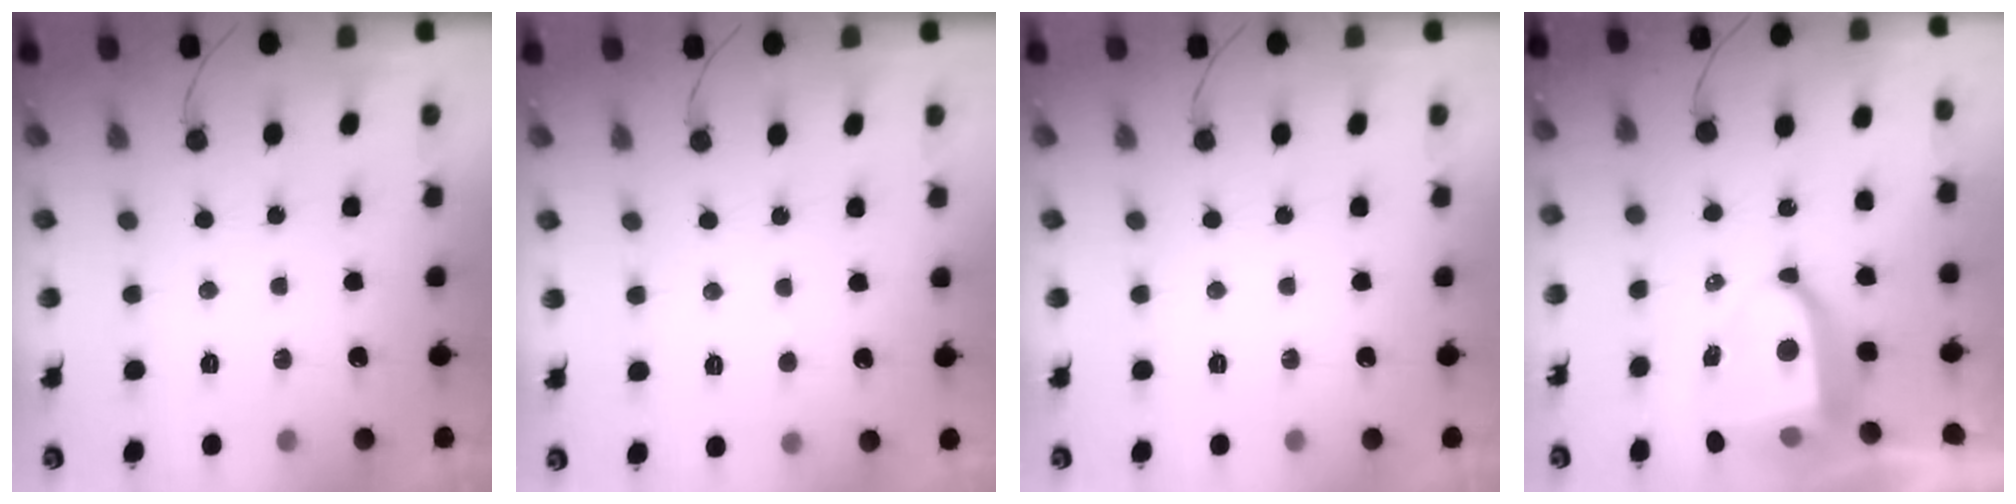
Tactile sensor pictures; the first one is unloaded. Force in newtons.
{"total": 2.0, "press": 2.0, "slide": 0.1}
{"total": 0.0}
{"total": 8.7, "press": 8.6, "slide": 1.1}